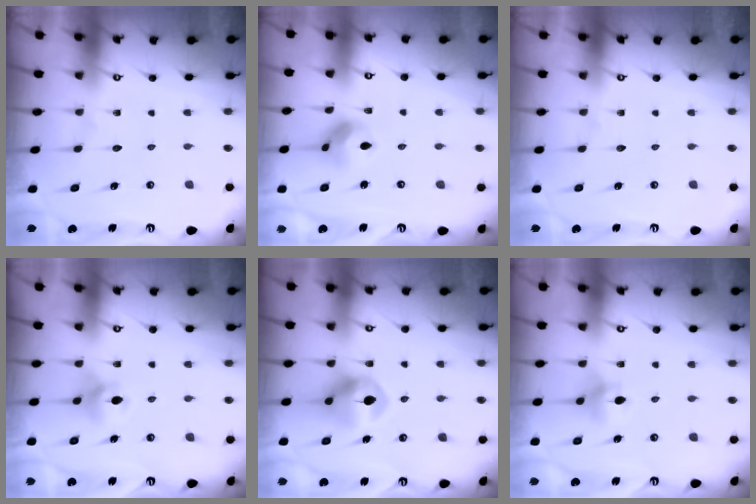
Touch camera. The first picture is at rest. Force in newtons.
{"total": 7.2, "press": 7.2, "slide": 0.3}
{"total": 0.0}
{"total": 5.9, "press": 5.9, "slide": 0.6}
{"total": 9.7, "press": 9.7, "slide": 0.4}
{"total": 6.1, "press": 6.1, "slide": 0.7}